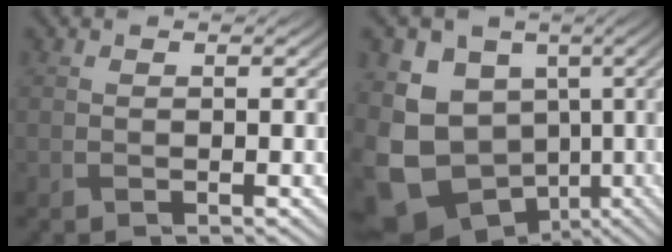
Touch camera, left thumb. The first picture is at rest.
{"total": 15.3, "force": [-3.5, 12.9, 7.6], "torque": [-0.210, -0.027, -0.054]}